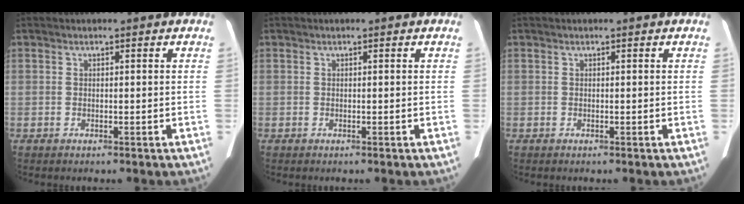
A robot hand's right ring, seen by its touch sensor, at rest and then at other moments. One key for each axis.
{"total": 0.0}
{"total": 0.0}